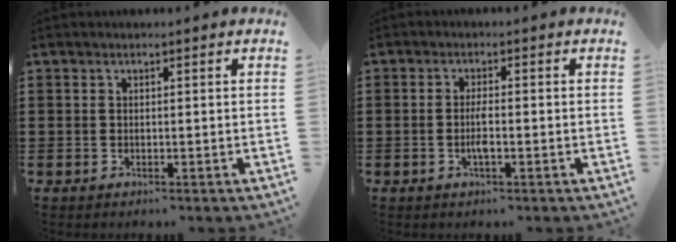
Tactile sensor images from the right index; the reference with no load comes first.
{"total": 2.8, "force": [-0.8, 0.6, 2.6], "torque": [-0.053, 0.000, -0.018]}